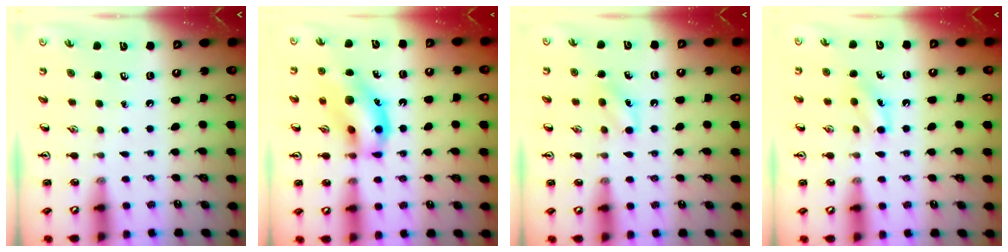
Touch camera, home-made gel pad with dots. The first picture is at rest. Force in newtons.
{"total": 14.9, "press": 14.7, "slide": 2.4}
{"total": 5.8, "press": 5.5, "slide": 1.7}
{"total": 6.6, "press": 6.2, "slide": 2.1}